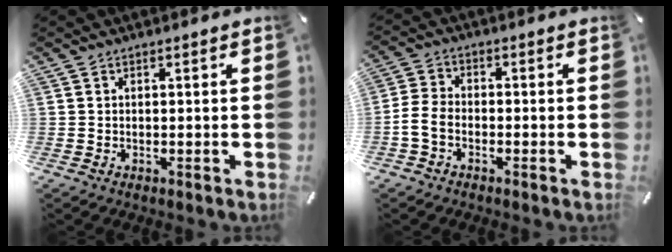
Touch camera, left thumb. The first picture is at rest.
{"total": 4.9, "force": [-2.4, 3.1, 3.0], "torque": [-0.066, 0.011, -0.046]}